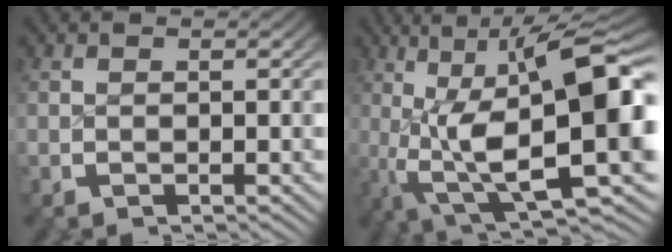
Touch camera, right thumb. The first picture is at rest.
{"total": 20.3, "force": [-0.1, 10.6, 17.3], "torque": [-0.289, -0.056, 0.029]}